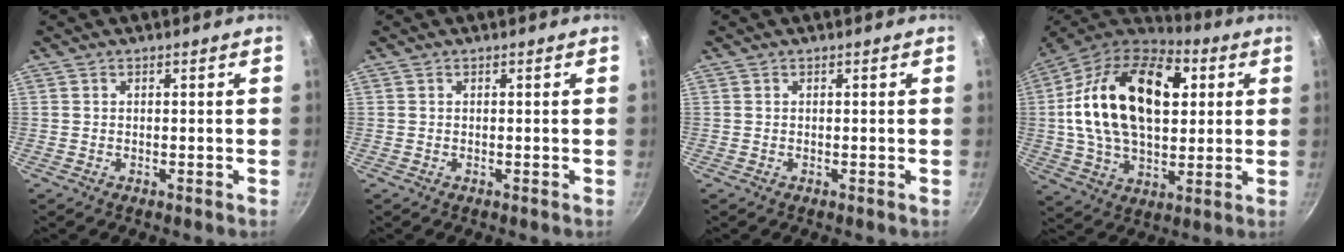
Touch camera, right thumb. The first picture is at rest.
{"total": 0.0}
{"total": 0.0}
{"total": 26.3, "force": [5.2, 16.1, 20.1], "torque": [-0.334, 0.015, 0.077]}